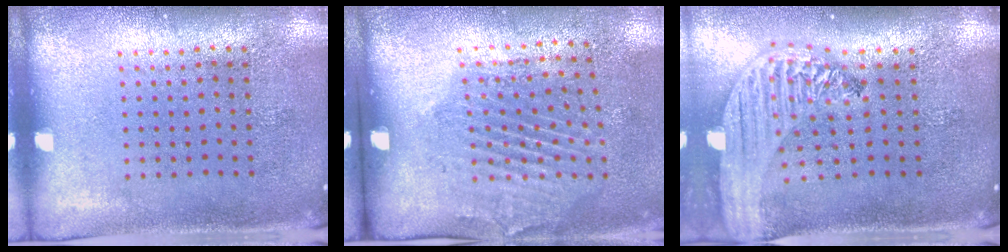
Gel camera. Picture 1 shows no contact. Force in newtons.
{"total": 2.0, "press": 1.1, "slide": 1.7}
{"total": 2.6, "press": 2.1, "slide": 1.6}